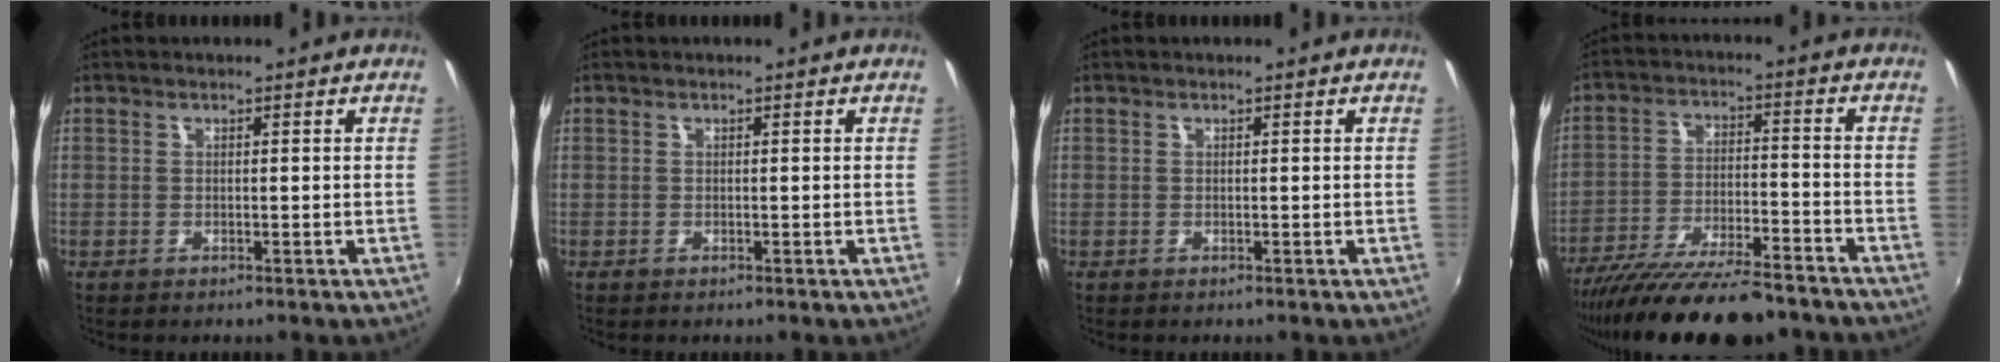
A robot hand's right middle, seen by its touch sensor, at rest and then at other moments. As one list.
[{"total": 0.0}, {"total": 0.0}, {"total": 20.2, "force": [-16.9, 4.3, 10.1], "torque": [-0.191, -0.044, -0.263]}]